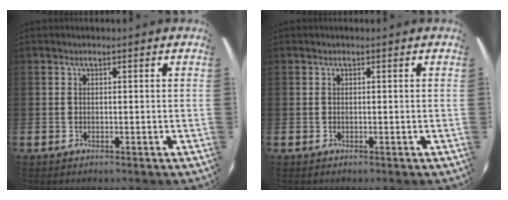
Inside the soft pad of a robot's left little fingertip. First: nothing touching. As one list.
[{"total": 0.0}]